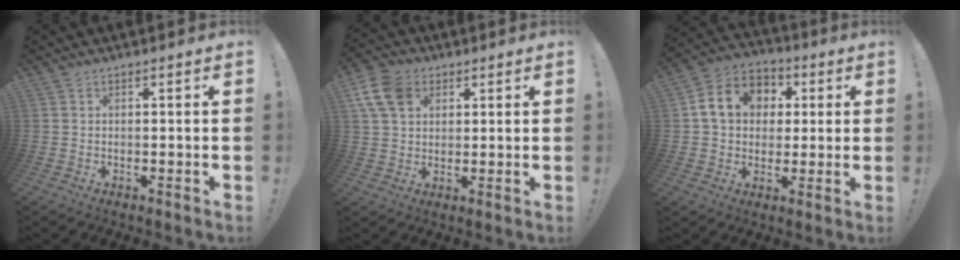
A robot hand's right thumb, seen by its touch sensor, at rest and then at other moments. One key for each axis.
{"total": 11.1, "fx": 4.5, "fy": 8.0, "fz": 6.2, "tx": -0.117, "ty": -0.010, "tz": 0.090}
{"total": 13.0, "fx": 3.1, "fy": 10.7, "fz": 6.6, "tx": -0.098, "ty": 0.008, "tz": 0.064}